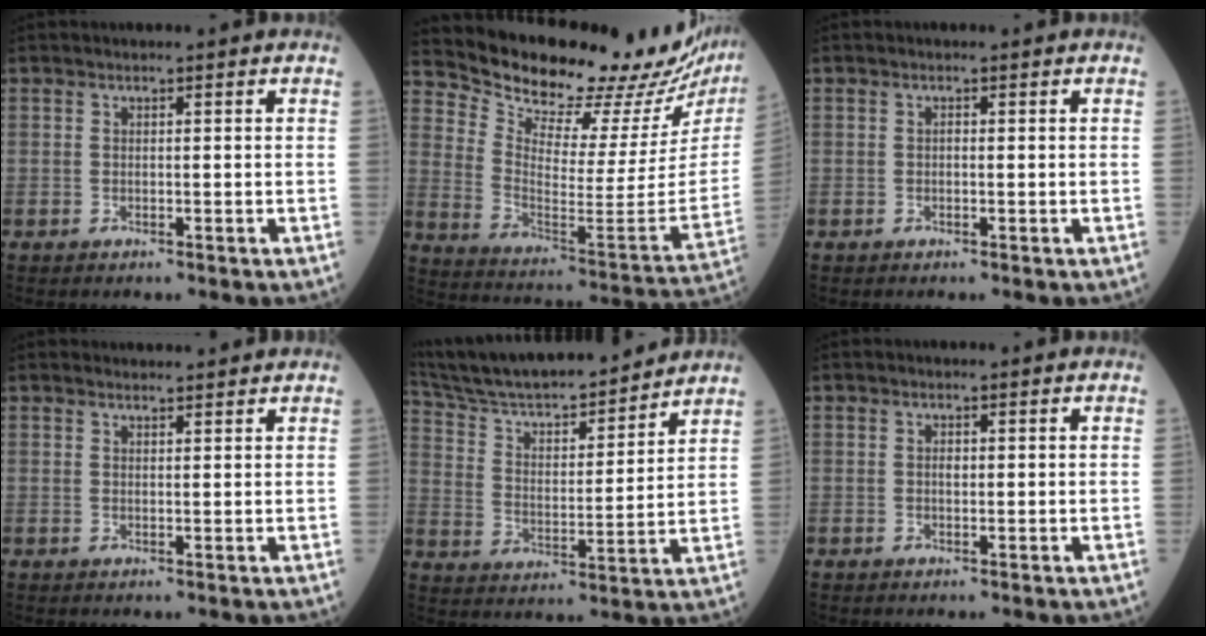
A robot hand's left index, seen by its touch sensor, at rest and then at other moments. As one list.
[{"total": 24.2, "force": [22.5, 3.1, 8.3], "torque": [-0.151, -0.103, 0.307]}, {"total": 0.0}, {"total": 3.5, "force": [3.4, 0.5, 0.5], "torque": [-0.013, 0.014, 0.045]}, {"total": 20.9, "force": [19.0, 2.5, 8.3], "torque": [-0.144, 0.009, 0.303]}, {"total": 0.7, "force": [0.2, 0.3, 0.6], "torque": [-0.015, 0.000, 0.003]}]